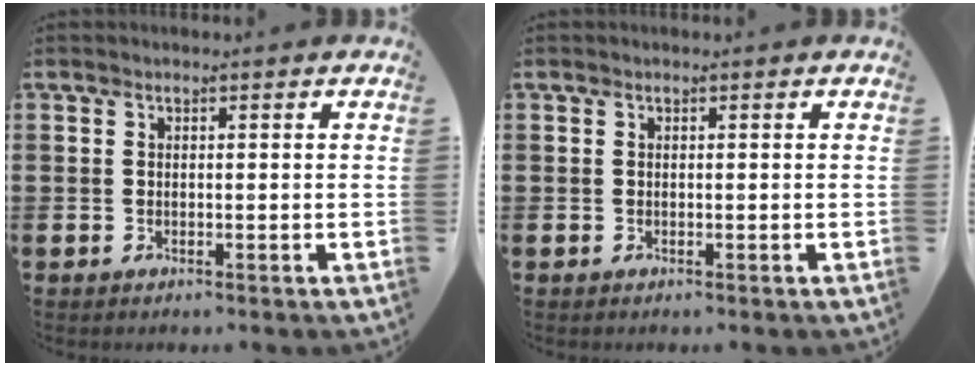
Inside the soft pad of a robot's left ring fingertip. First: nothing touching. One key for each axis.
{"total": 0.0}